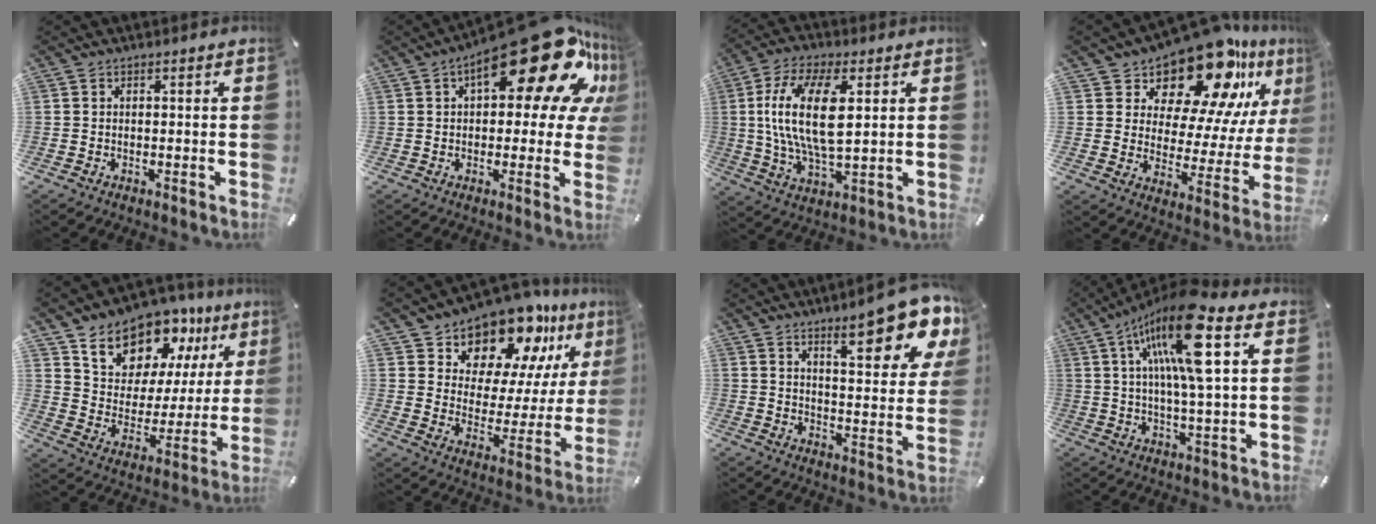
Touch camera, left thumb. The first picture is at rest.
{"total": 24.7, "force": [12.5, 9.8, 18.9], "torque": [-0.253, -0.080, 0.201]}
{"total": 16.1, "force": [3.1, 7.0, 14.2], "torque": [-0.302, -0.007, 0.048]}
{"total": 20.0, "force": [16.3, 7.8, 8.5], "torque": [-0.124, -0.145, 0.272]}
{"total": 13.5, "force": [11.1, 7.6, 1.2], "torque": [-0.031, -0.115, 0.205]}
{"total": 16.1, "force": [13.8, 7.3, 3.9], "torque": [-0.070, -0.131, 0.239]}
{"total": 15.4, "force": [10.6, 4.5, 10.2], "torque": [-0.136, -0.070, 0.170]}
{"total": 18.3, "force": [7.1, 4.2, 16.4], "torque": [-0.310, -0.018, 0.104]}